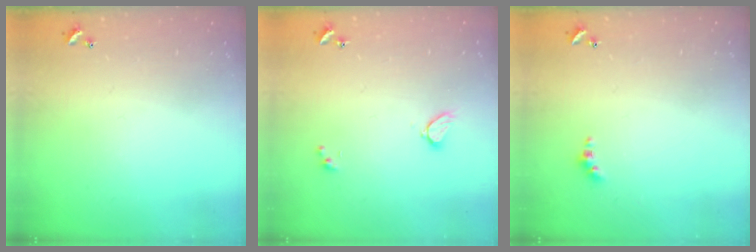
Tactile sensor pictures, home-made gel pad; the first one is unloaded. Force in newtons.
{"total": 2.0, "press": 2.0, "slide": 0.5}
{"total": 1.9, "press": 1.8, "slide": 0.6}